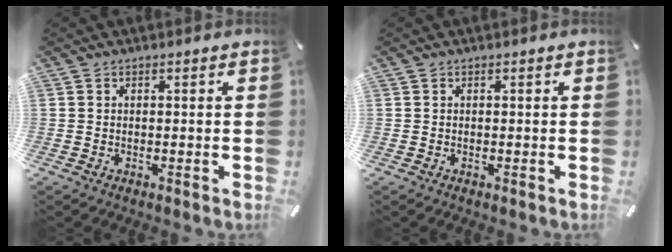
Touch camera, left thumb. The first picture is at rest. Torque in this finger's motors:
{"motor_torque": [0.10, 0.00, -0.11, 0.01, -0.01]}